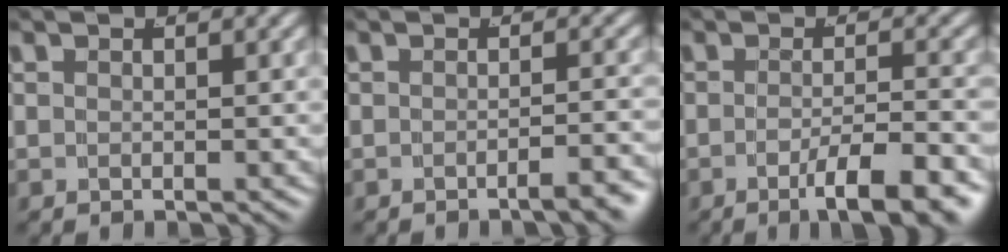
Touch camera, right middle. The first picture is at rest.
{"total": 2.2, "force": [-1.8, -0.1, 1.2], "torque": [-0.011, 0.008, -0.033]}
{"total": 5.9, "force": [-3.9, 0.8, 4.4], "torque": [-0.059, -0.012, -0.057]}